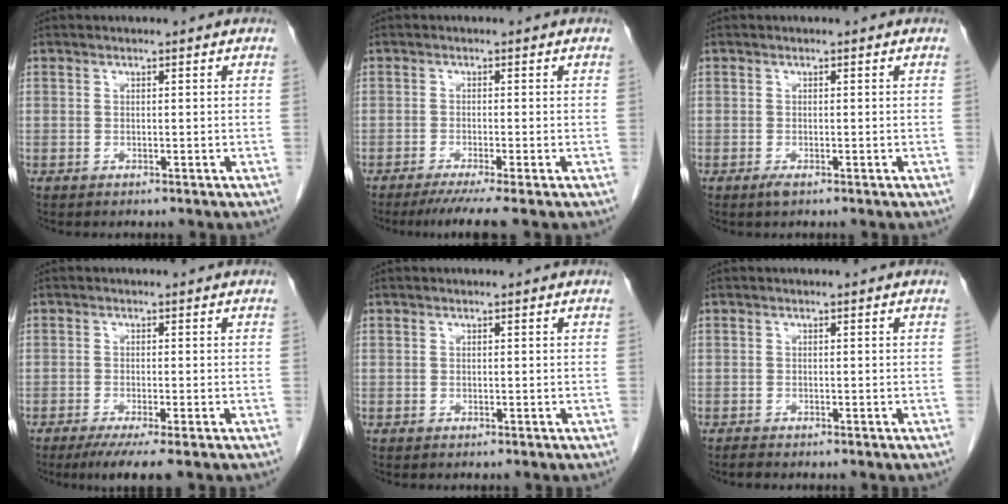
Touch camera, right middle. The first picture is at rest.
{"total": 4.7, "force": [-3.6, -0.9, 2.9], "torque": [-0.038, -0.013, -0.061]}
{"total": 1.0, "force": [-0.6, 0.2, 0.8], "torque": [-0.016, -0.003, -0.009]}
{"total": 4.5, "force": [-3.0, 0.0, 3.4], "torque": [-0.048, -0.012, -0.051]}
{"total": 0.0}
{"total": 0.6, "force": [-0.6, 0.0, 0.2], "torque": [-0.011, -0.003, -0.013]}